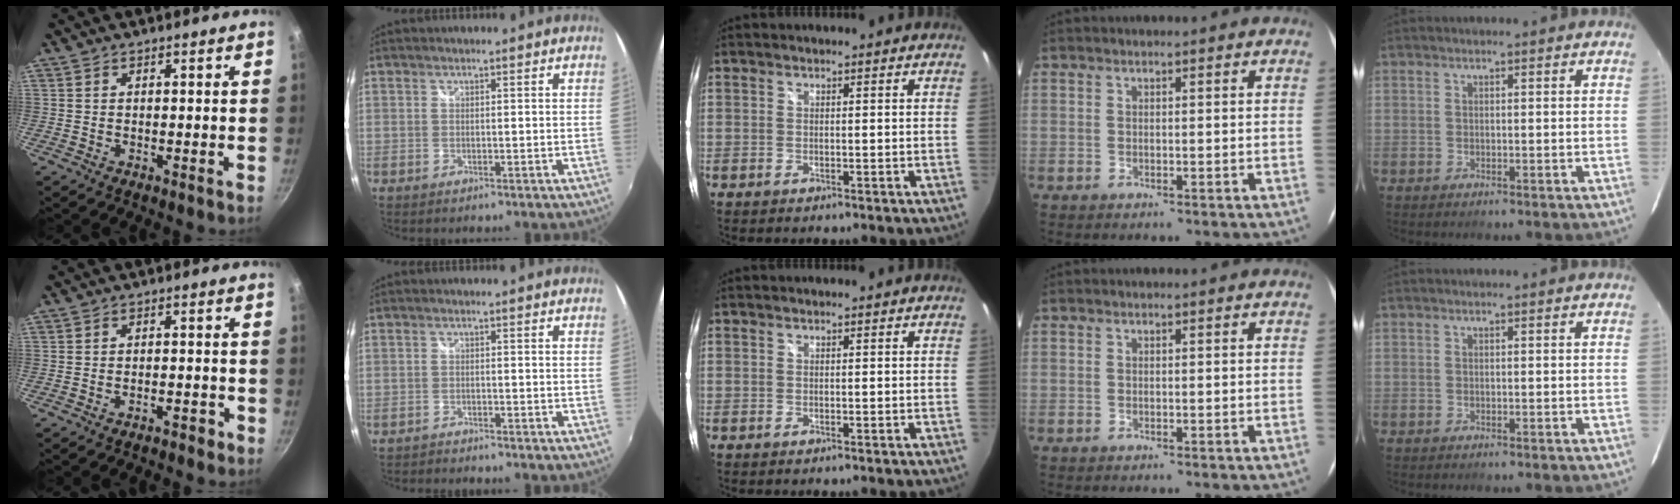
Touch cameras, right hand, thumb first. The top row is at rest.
{"thumb": {"total": 2.0, "force": [-1.7, 0.5, 1.0], "torque": [-0.010, 0.023, -0.019]}, "index": {"total": 2.0, "force": [-2.0, 0.2, 0.1], "torque": [-0.014, -0.005, -0.039]}}